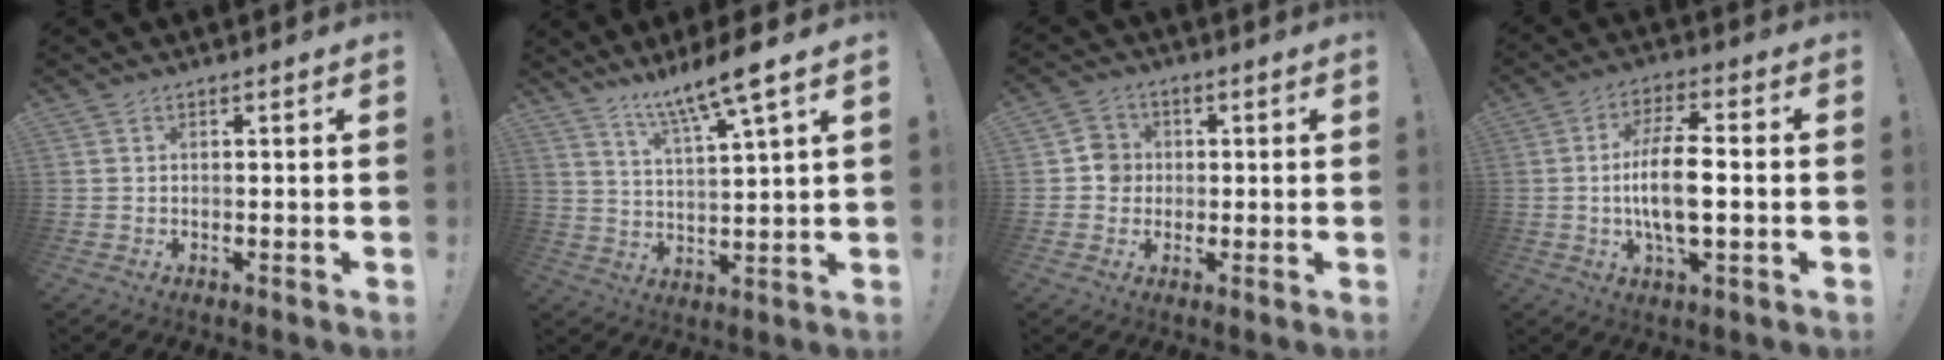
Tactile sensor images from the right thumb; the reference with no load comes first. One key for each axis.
{"total": 10.3, "fx": 8.1, "fy": -0.2, "fz": 6.4, "tx": -0.115, "ty": -0.047, "tz": 0.130}
{"total": 5.6, "fx": -0.2, "fy": 5.3, "fz": 1.7, "tx": -0.018, "ty": 0.012, "tz": -0.005}
{"total": 12.3, "fx": -1.1, "fy": 4.2, "fz": 11.5, "tx": -0.225, "ty": -0.001, "tz": -0.027}